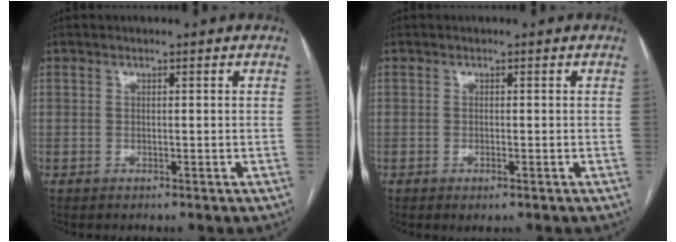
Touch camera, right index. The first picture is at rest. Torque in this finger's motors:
{"motor_torque": [0.53, -0.22, 0.02, 0.01]}